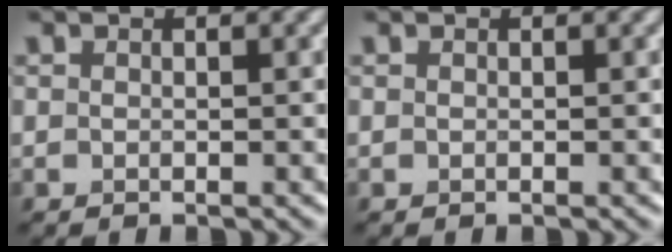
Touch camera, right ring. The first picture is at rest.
{"total": 0.0}